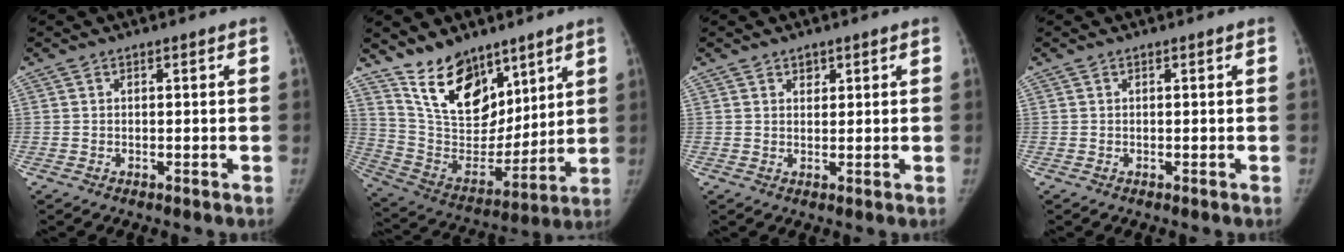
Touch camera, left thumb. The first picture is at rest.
{"total": 17.4, "force": [11.7, 9.6, 8.6], "torque": [-0.094, -0.073, 0.226]}
{"total": 1.7, "force": [1.0, 1.2, 0.6], "torque": [0.007, -0.005, 0.015]}
{"total": 0.0}